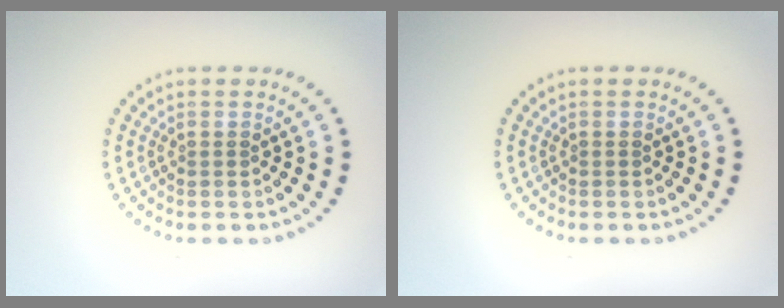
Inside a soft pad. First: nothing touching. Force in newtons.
{"total": 0.0}